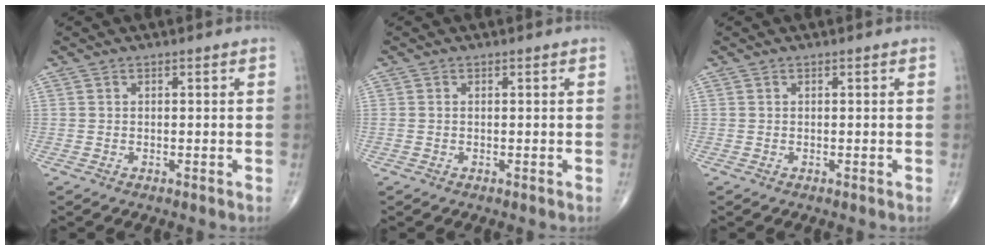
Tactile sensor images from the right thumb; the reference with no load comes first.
{"total": 0.7, "force": [0.0, 0.3, 0.6], "torque": [-0.018, 0.003, 0.003]}
{"total": 0.0}